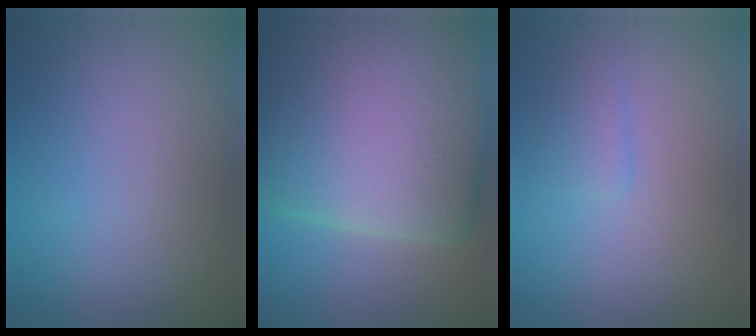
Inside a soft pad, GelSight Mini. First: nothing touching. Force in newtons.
{"total": 16.8, "press": 16.8, "slide": 0.3}
{"total": 1.3, "press": 1.3, "slide": 0.1}